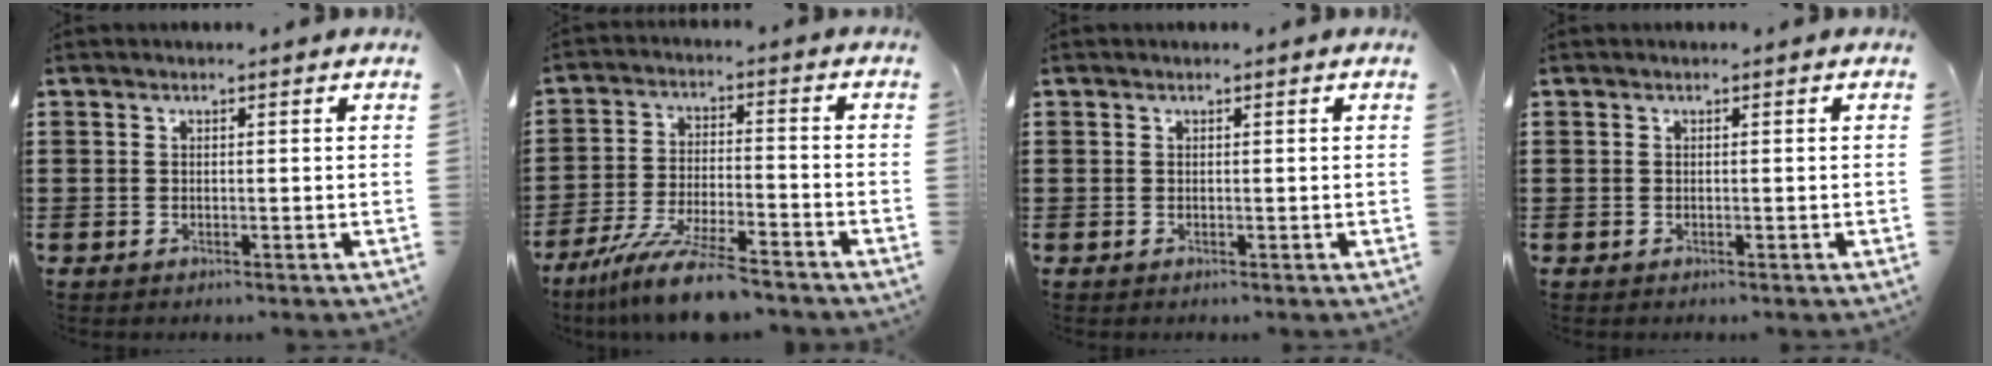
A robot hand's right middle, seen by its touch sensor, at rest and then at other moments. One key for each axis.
{"total": 10.4, "fx": -8.7, "fy": 0.8, "fz": 5.6, "tx": -0.107, "ty": 0.007, "tz": -0.167}
{"total": 0.0}
{"total": 0.0}